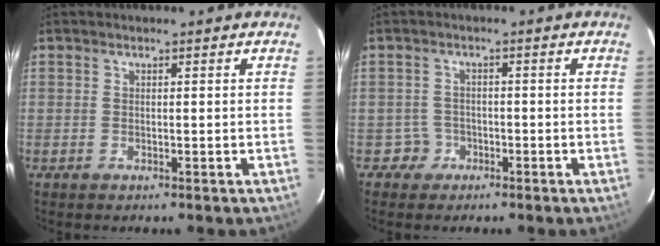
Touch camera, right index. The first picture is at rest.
{"total": 2.5, "force": [-1.3, 2.1, -0.5], "torque": [0.019, 0.013, -0.029]}